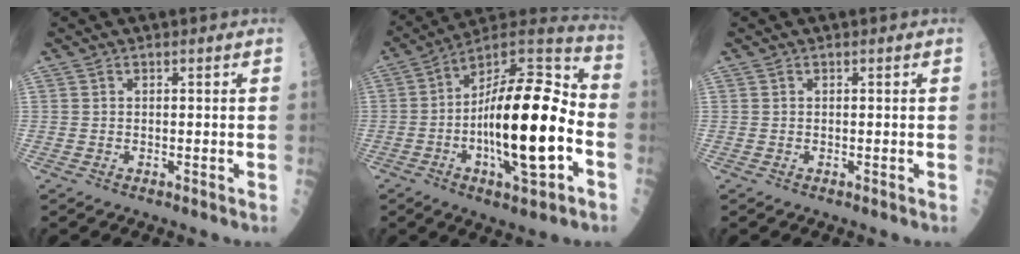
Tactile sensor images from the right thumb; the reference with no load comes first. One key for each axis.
{"total": 24.2, "fx": -3.8, "fy": 7.9, "fz": 22.6, "tx": -0.388, "ty": 0.028, "tz": -0.057}
{"total": 0.0}